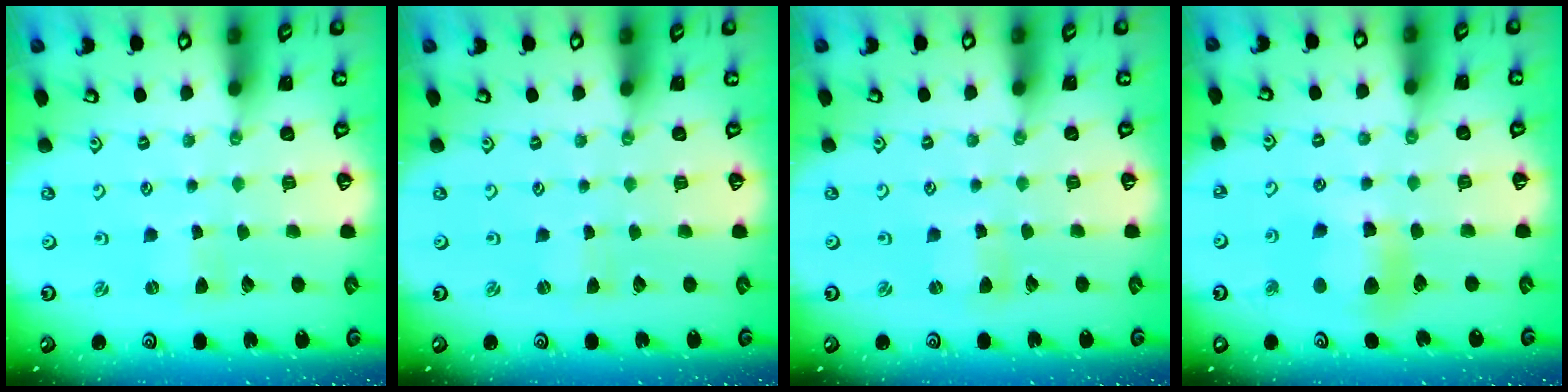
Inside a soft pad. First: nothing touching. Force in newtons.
{"total": 0.0}
{"total": 2.5, "press": 2.5, "slide": 0.2}
{"total": 9.1, "press": 9.0, "slide": 1.3}